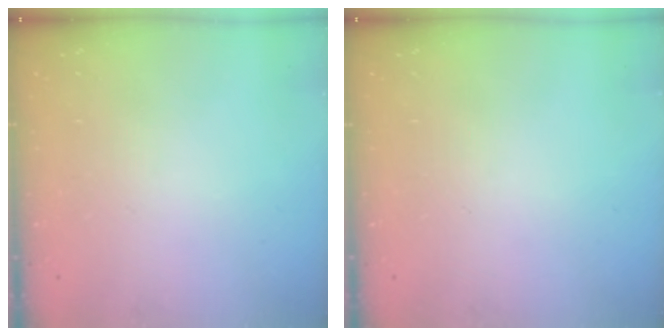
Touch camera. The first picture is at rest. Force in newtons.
{"total": 0.0}